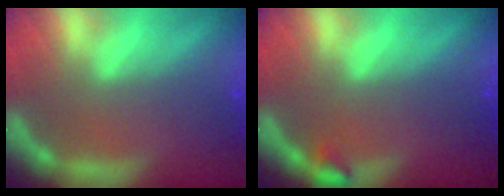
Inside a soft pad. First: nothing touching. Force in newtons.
{"total": 0.9}